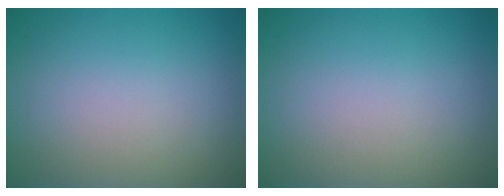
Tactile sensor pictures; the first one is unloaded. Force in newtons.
{"total": 0.0}